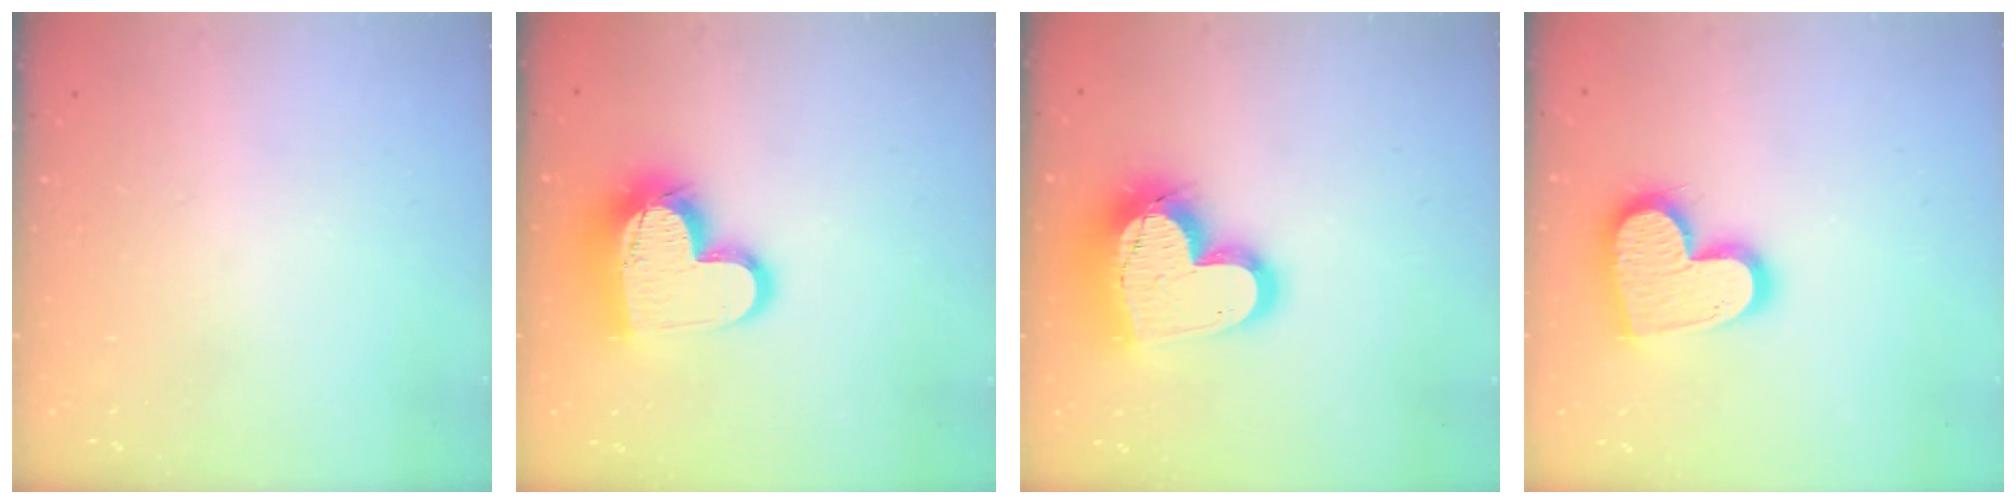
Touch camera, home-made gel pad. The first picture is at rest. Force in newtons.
{"total": 18.9, "press": 18.9, "slide": 1.4}
{"total": 19.6, "press": 19.5, "slide": 1.6}
{"total": 16.2, "press": 16.2, "slide": 1.1}